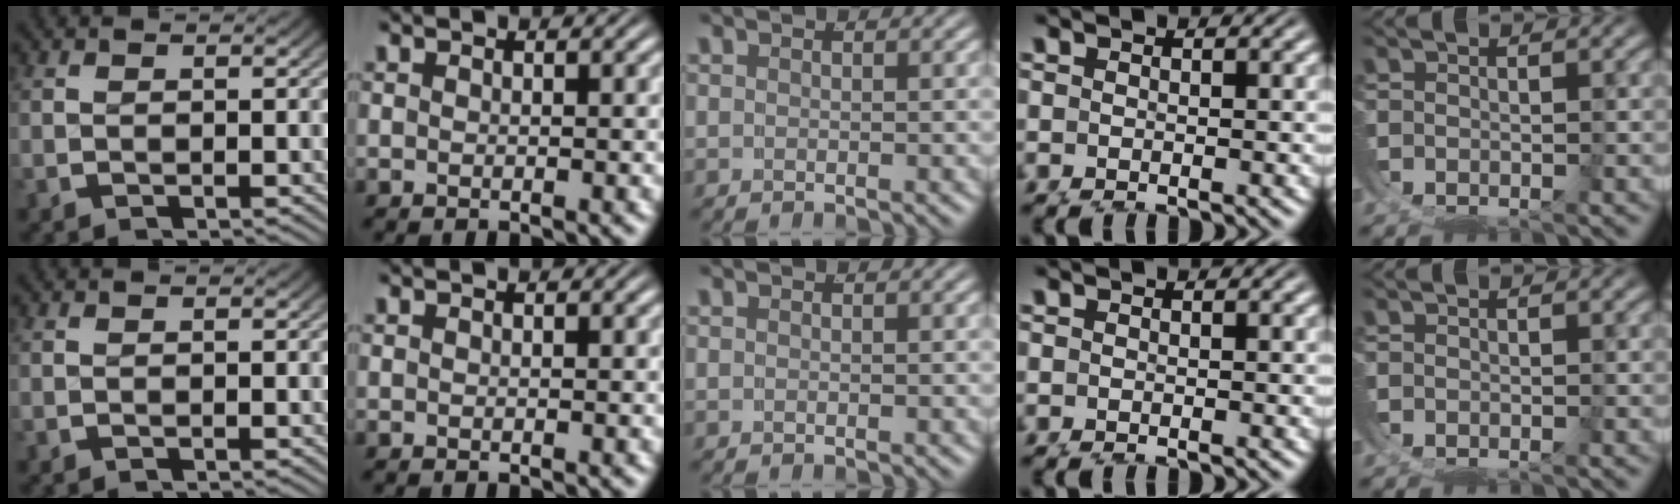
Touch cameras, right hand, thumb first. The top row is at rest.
{}